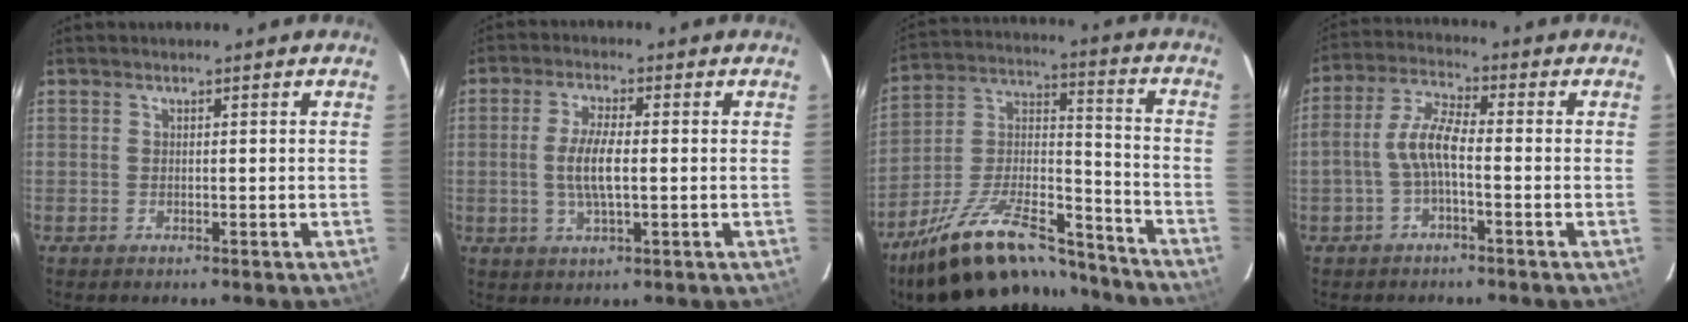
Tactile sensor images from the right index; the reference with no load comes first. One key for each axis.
{"total": 6.3, "fx": -0.4, "fy": 1.7, "fz": 6.0, "tx": -0.119, "ty": -0.002, "tz": -0.008}
{"total": 25.3, "fx": -19.4, "fy": 8.5, "fz": 13.9, "tx": -0.254, "ty": 0.006, "tz": -0.304}
{"total": 6.2, "fx": -1.7, "fy": 1.8, "fz": 5.6, "tx": -0.125, "ty": 0.017, "tz": -0.034}